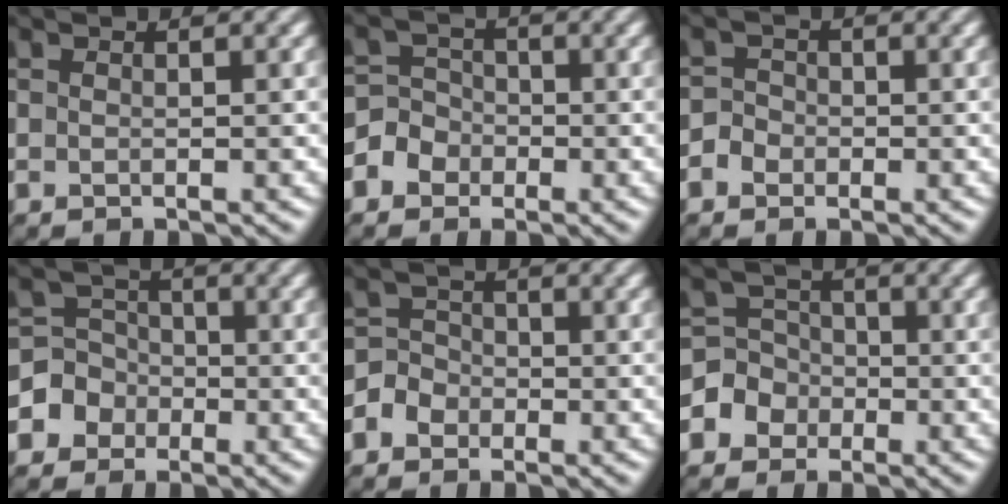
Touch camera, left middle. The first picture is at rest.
{"total": 3.0, "force": [-1.4, 2.6, 0.3], "torque": [0.008, 0.012, -0.037]}
{"total": 1.4, "force": [-0.8, 1.1, 0.1], "torque": [0.001, 0.010, -0.018]}
{"total": 4.1, "force": [-1.6, 3.7, 0.1], "torque": [0.021, 0.013, -0.049]}
{"total": 2.2, "force": [-1.2, 1.9, 0.2], "torque": [0.000, 0.012, -0.028]}
{"total": 4.1, "force": [-1.6, 3.7, 0.3], "torque": [0.016, 0.013, -0.048]}